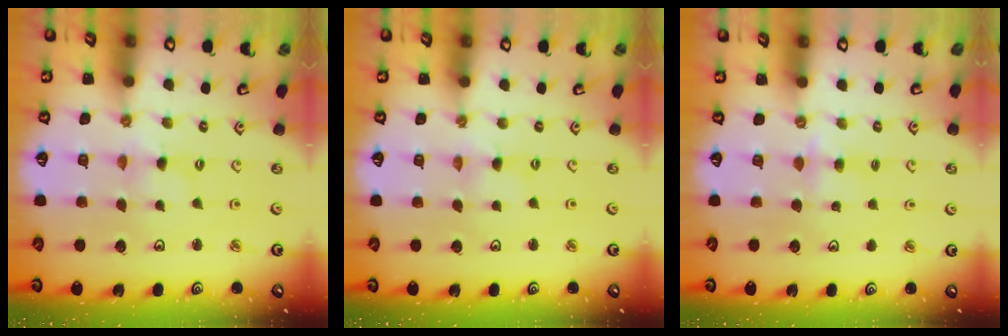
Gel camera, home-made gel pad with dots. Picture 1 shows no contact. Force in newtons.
{"total": 0.0}
{"total": 2.9, "press": 2.9, "slide": 0.5}